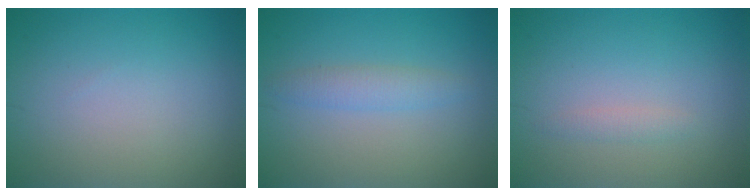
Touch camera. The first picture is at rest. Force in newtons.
{"total": 1.9, "press": 1.9, "slide": 0.0}
{"total": 0.9, "press": 0.9, "slide": 0.1}